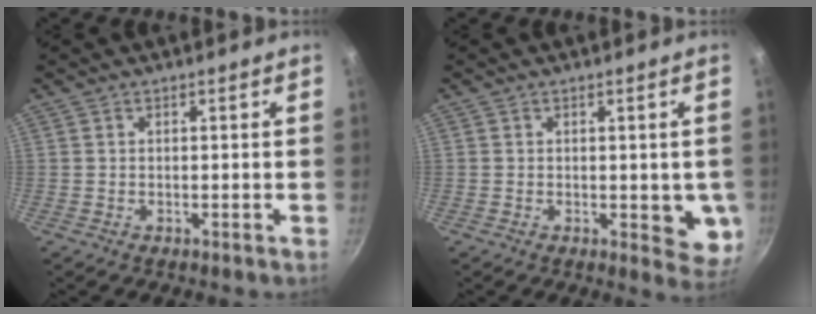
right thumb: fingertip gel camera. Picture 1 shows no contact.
{"total": 6.4, "force": [-0.5, 3.4, 5.4], "torque": [-0.042, -0.013, -0.006]}